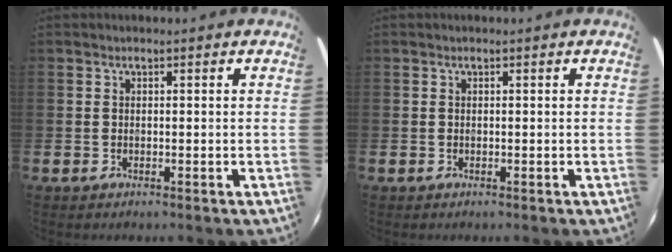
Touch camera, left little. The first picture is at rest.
{"total": 0.0}